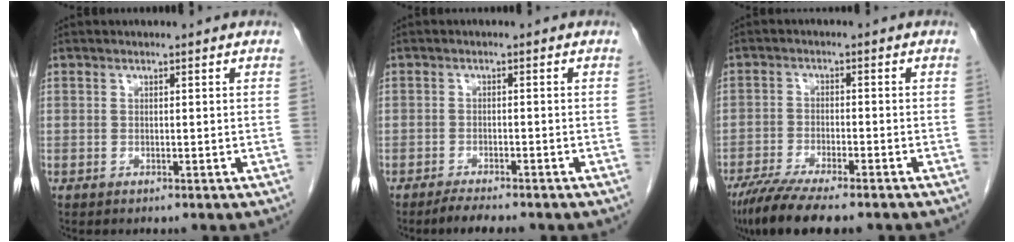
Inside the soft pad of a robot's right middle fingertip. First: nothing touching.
{"total": 3.6, "force": [-3.1, 0.3, 1.8], "torque": [-0.034, -0.009, -0.047]}
{"total": 9.9, "force": [-7.9, 1.4, 5.9], "torque": [-0.094, -0.022, -0.126]}